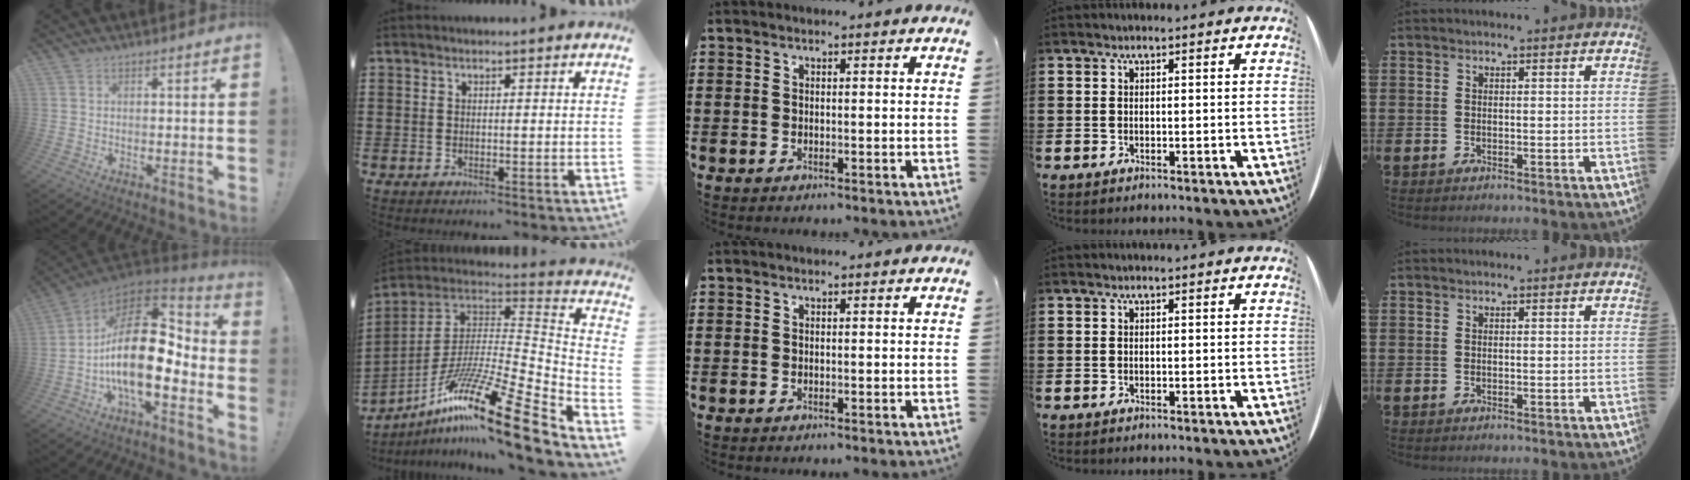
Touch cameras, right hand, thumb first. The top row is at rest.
{"thumb": {"total": 23.3, "force": [-0.9, 11.0, 20.5], "torque": [-0.381, 0.011, -0.009]}, "index": {"total": 19.9, "force": [-12.9, 2.4, 15.0], "torque": [-0.279, 0.024, -0.233]}}